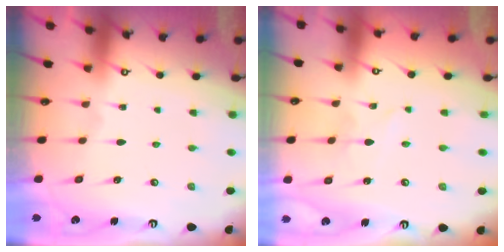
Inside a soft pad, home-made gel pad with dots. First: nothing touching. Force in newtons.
{"total": 2.8, "press": 2.8, "slide": 0.3}